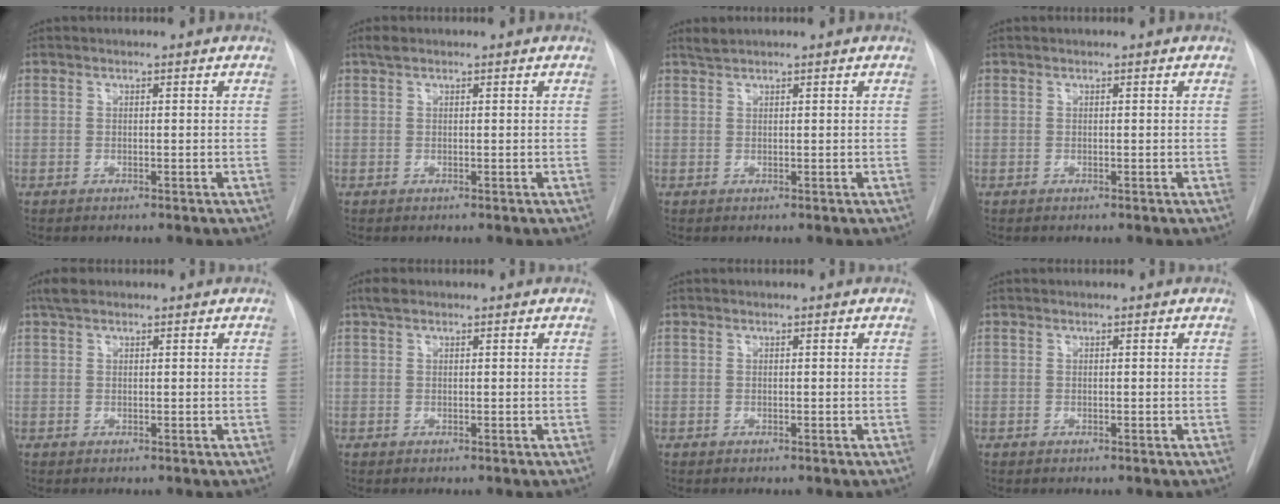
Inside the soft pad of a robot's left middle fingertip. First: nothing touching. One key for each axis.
{"total": 1.1, "fx": 0.8, "fy": 0.5, "fz": 0.6, "tx": -0.013, "ty": 0.014, "tz": 0.015}
{"total": 1.0, "fx": 1.0, "fy": -0.1, "fz": 0.2, "tx": -0.007, "ty": 0.007, "tz": 0.023}
{"total": 0.0}
{"total": 2.1, "fx": 1.5, "fy": 0.9, "fz": 1.1, "tx": -0.022, "ty": 0.016, "tz": 0.028}
{"total": 1.4, "fx": 1.0, "fy": 0.7, "fz": 0.7, "tx": -0.015, "ty": 0.014, "tz": 0.017}
{"total": 0.0}
{"total": 0.0}